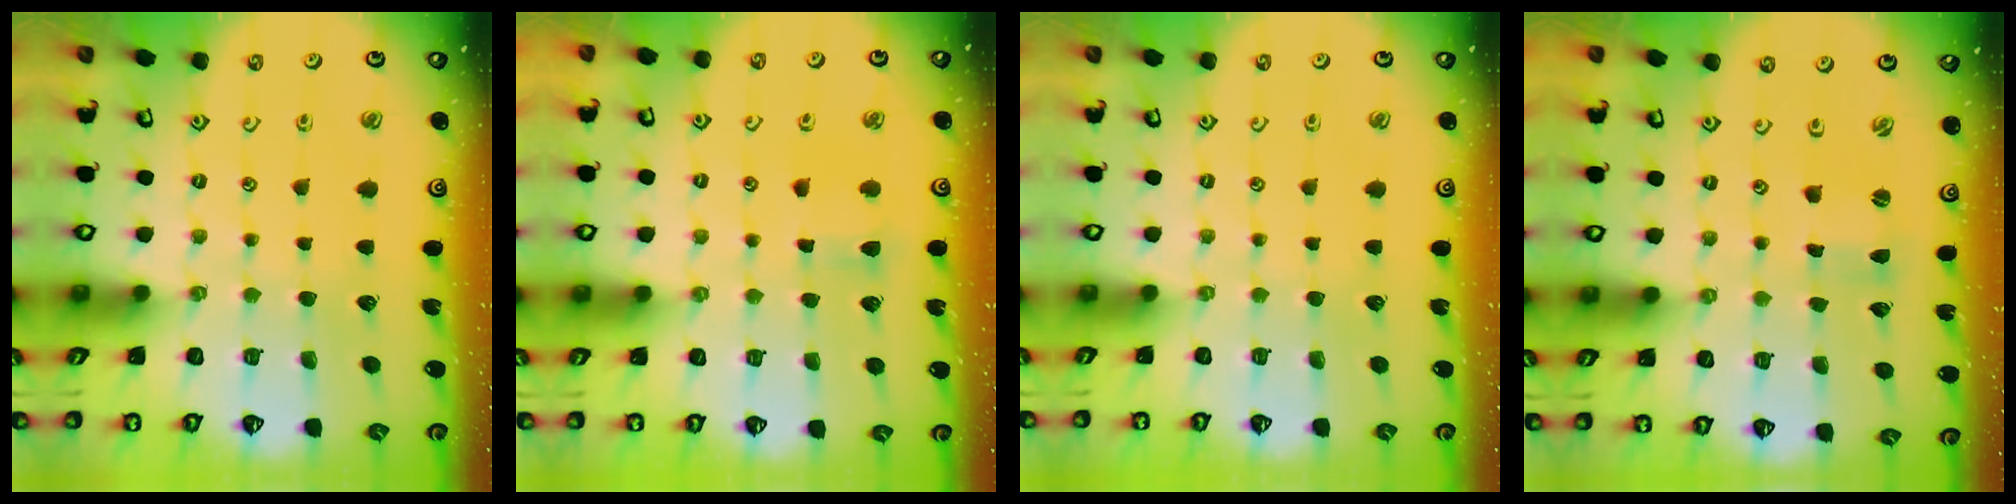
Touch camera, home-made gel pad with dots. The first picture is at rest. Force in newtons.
{"total": 4.4, "press": 4.4, "slide": 0.6}
{"total": 0.0}
{"total": 0.9, "press": 0.8, "slide": 0.2}